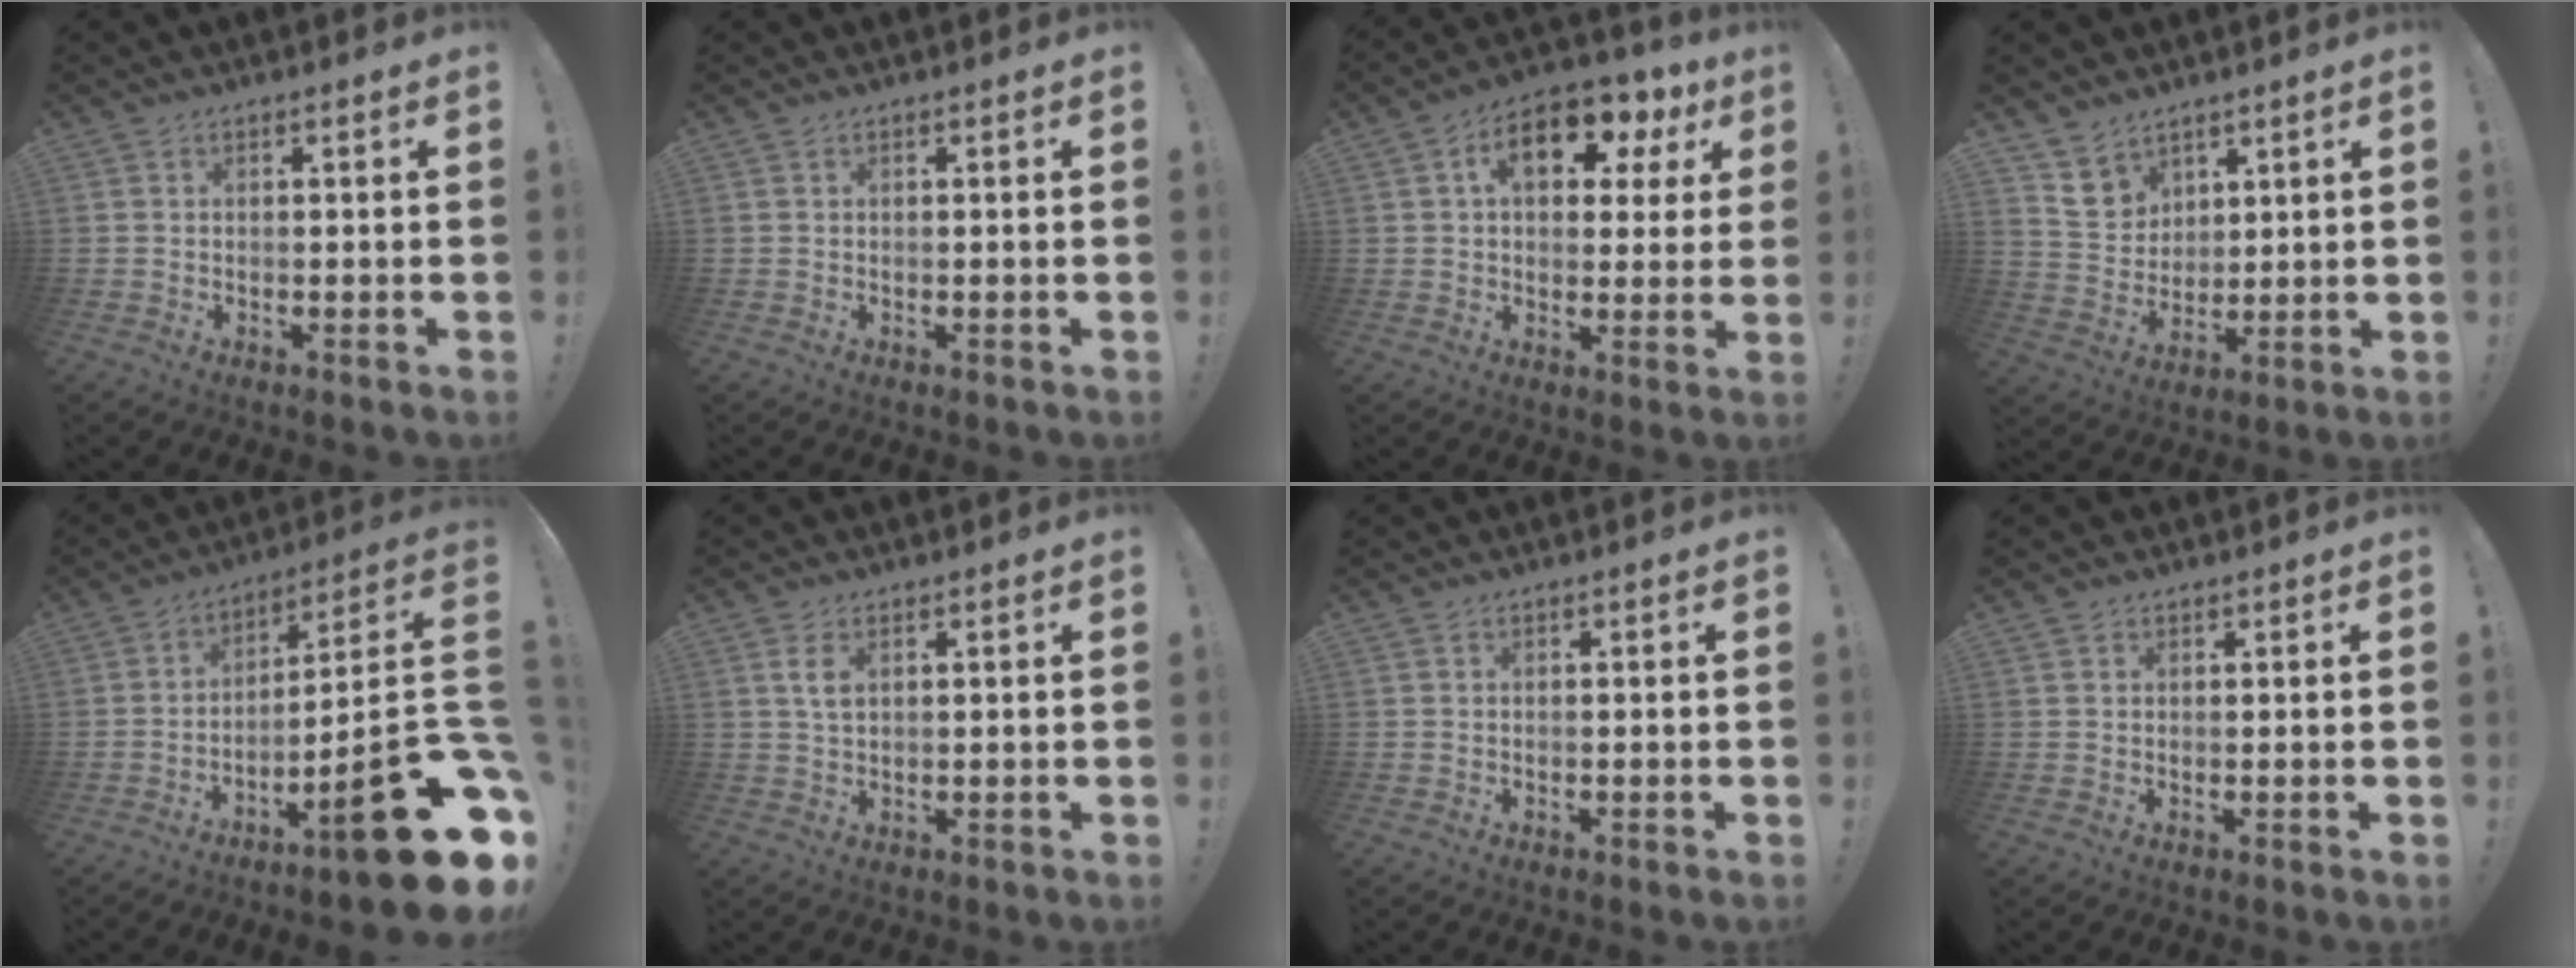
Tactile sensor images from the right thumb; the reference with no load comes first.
{"total": 0.0}
{"total": 13.6, "force": [5.3, 7.8, 9.7], "torque": [-0.134, -0.016, 0.089]}
{"total": 8.6, "force": [6.3, 5.7, 1.1], "torque": [-0.013, -0.049, 0.125]}
{"total": 21.1, "force": [-10.2, 3.2, 18.2], "torque": [-0.233, 0.039, -0.162]}
{"total": 3.6, "force": [1.3, 1.8, 2.8], "torque": [-0.044, -0.002, 0.022]}
{"total": 0.0}
{"total": 0.8, "force": [0.7, 0.3, -0.1], "torque": [0.010, -0.004, 0.013]}